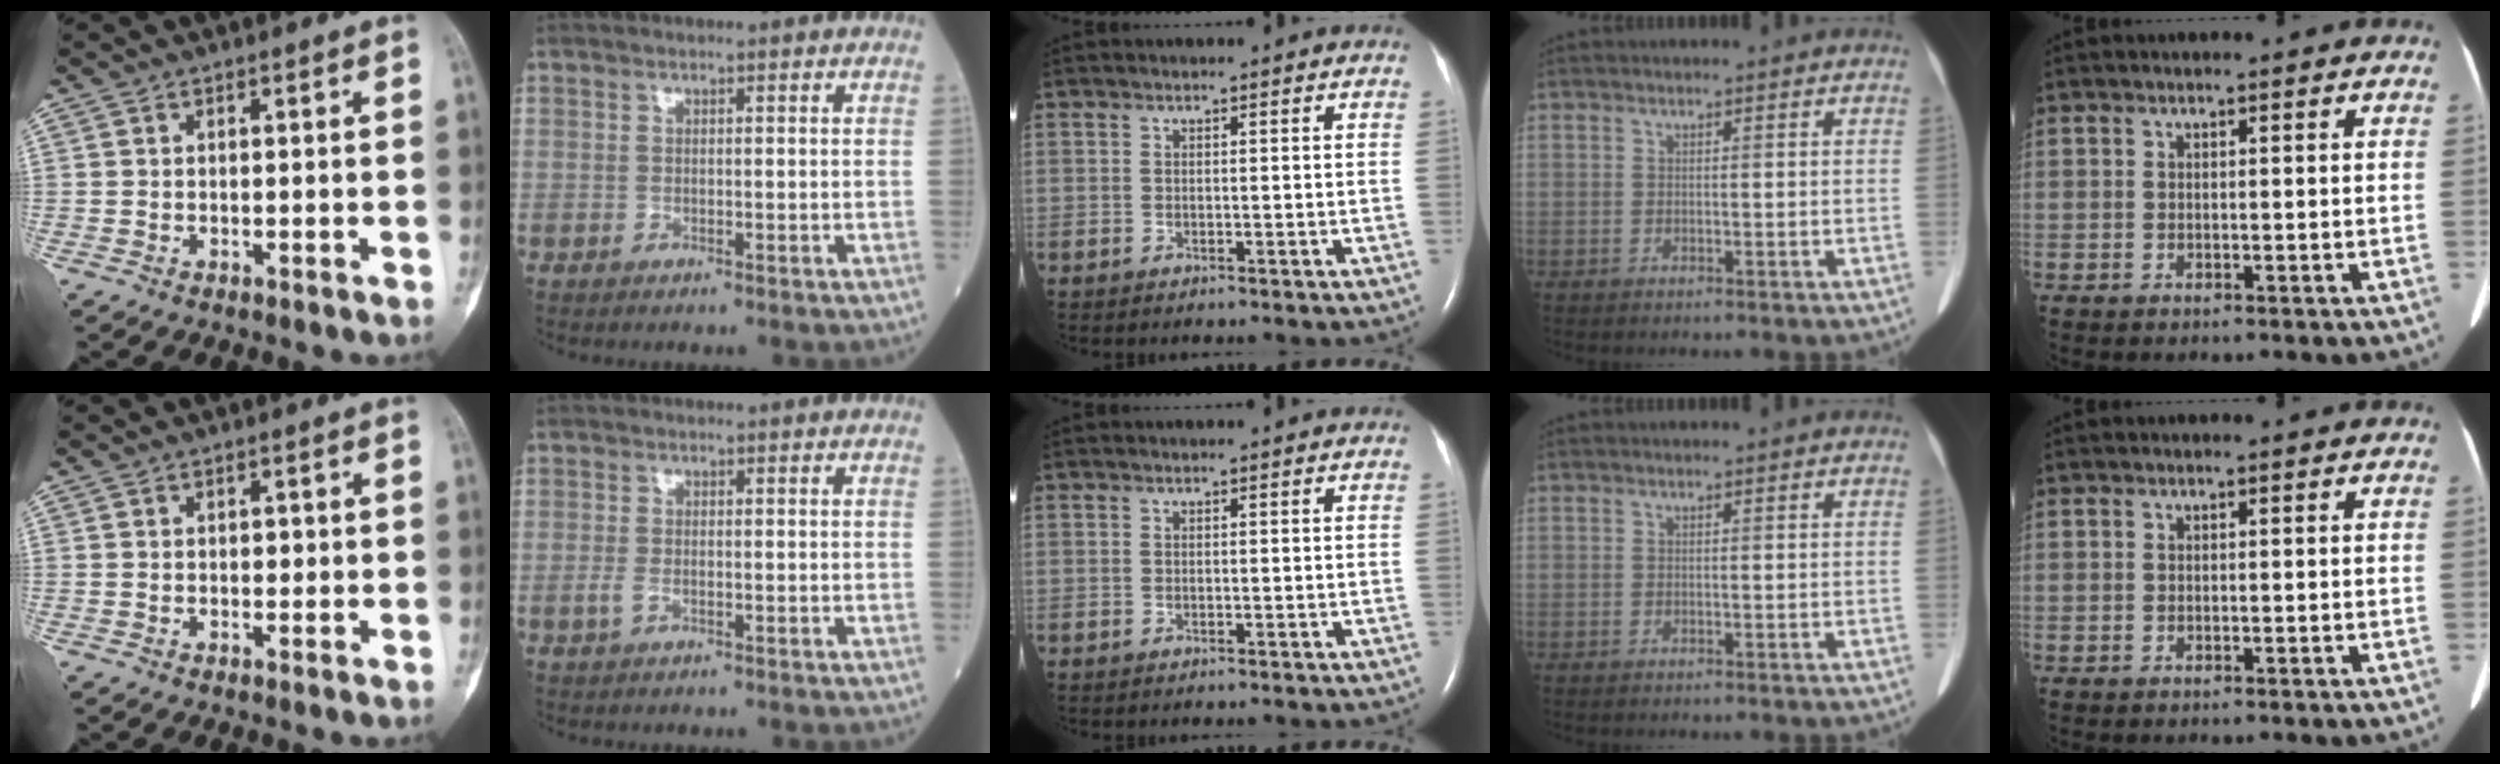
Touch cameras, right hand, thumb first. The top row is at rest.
{"thumb": {"total": 1.2, "force": [0.2, 0.9, 0.8], "torque": [-0.007, 0.002, 0.002]}, "index": {"total": 1.5, "force": [-0.5, 0.6, 1.3], "torque": [-0.029, -0.001, -0.009]}}